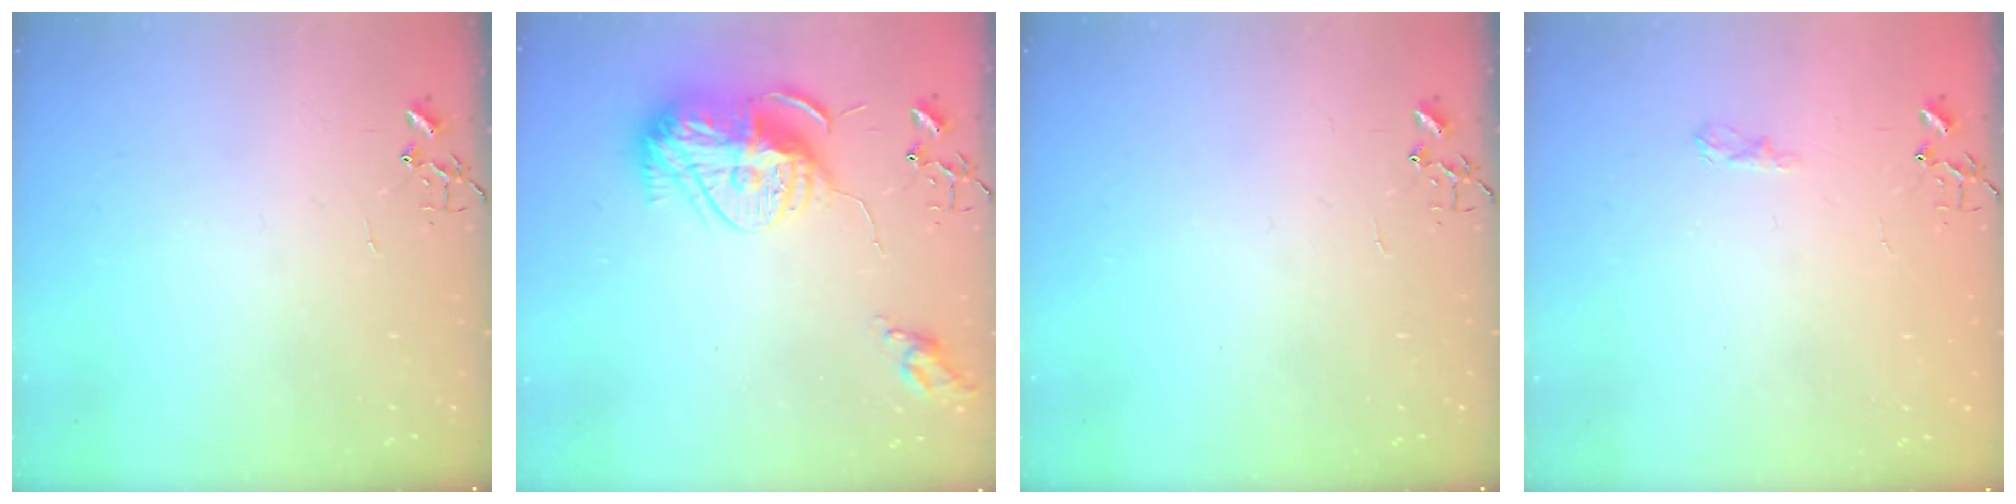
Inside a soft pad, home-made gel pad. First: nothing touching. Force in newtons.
{"total": 14.8, "press": 14.8, "slide": 1.2}
{"total": 0.0}
{"total": 5.3, "press": 5.2, "slide": 0.6}